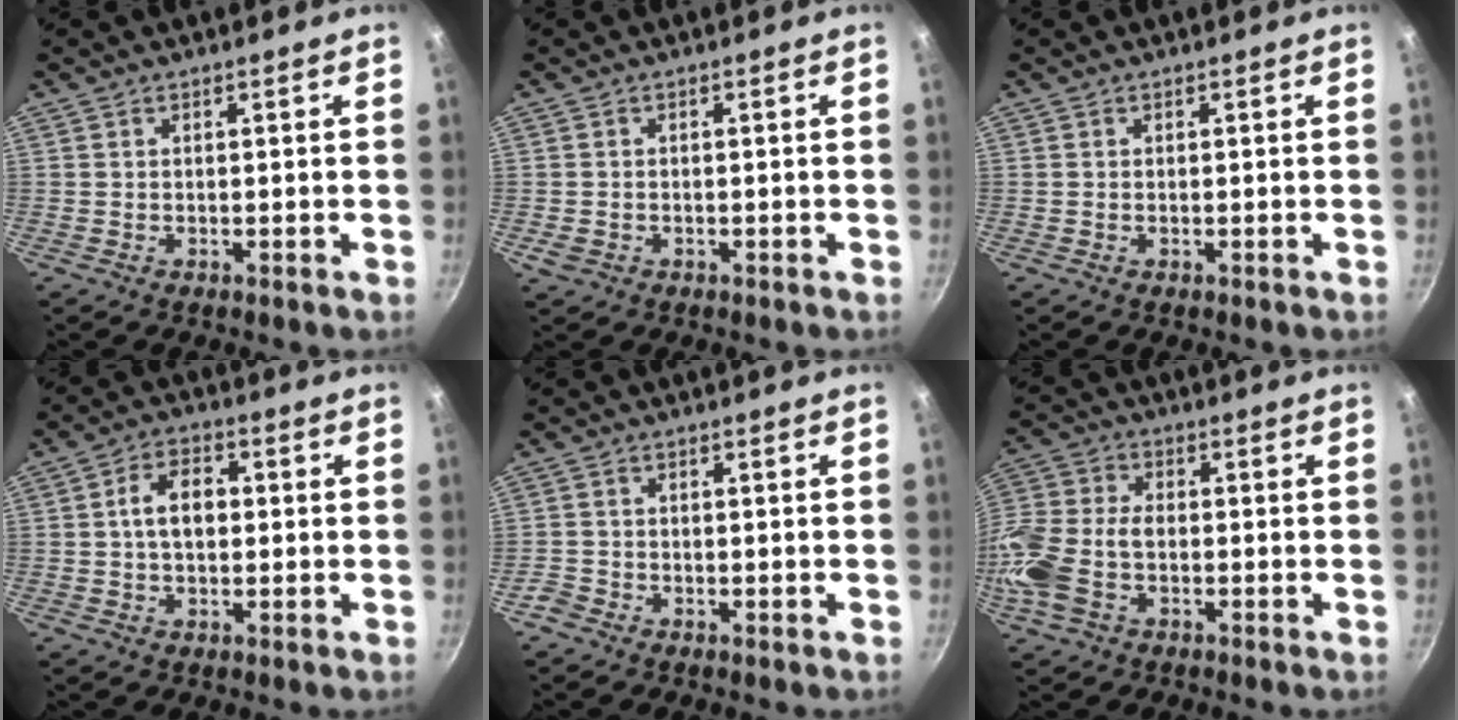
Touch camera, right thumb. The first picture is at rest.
{"total": 1.9, "force": [-0.6, 1.5, 0.8], "torque": [-0.017, 0.001, -0.007]}
{"total": 0.0}
{"total": 7.3, "force": [0.4, 4.8, 5.4], "torque": [-0.072, 0.020, -0.002]}
{"total": 2.1, "force": [-1.6, 1.3, 0.4], "torque": [-0.008, 0.009, -0.032]}
{"total": 13.4, "force": [-3.6, 8.6, 9.6], "torque": [-0.209, 0.025, -0.086]}